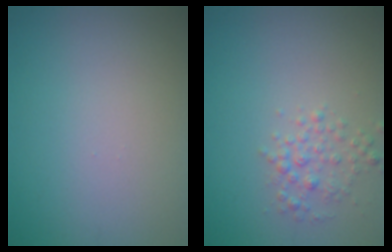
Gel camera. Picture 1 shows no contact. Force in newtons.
{"total": 1.9, "press": 1.9, "slide": 0.0}